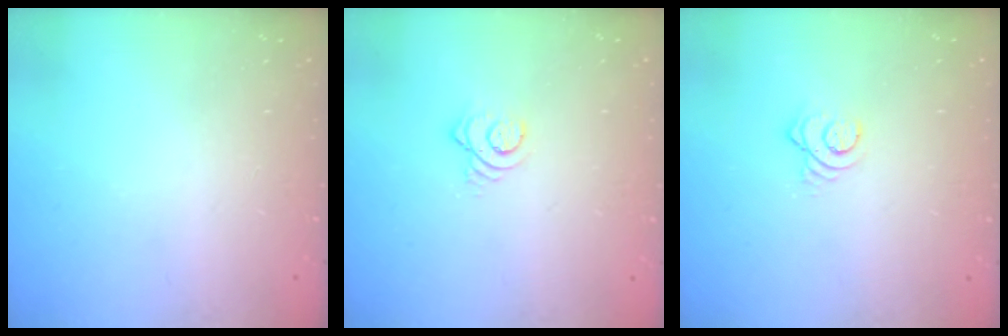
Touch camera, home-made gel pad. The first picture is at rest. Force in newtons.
{"total": 3.5, "press": 3.5, "slide": 0.3}
{"total": 3.3, "press": 3.3, "slide": 0.4}